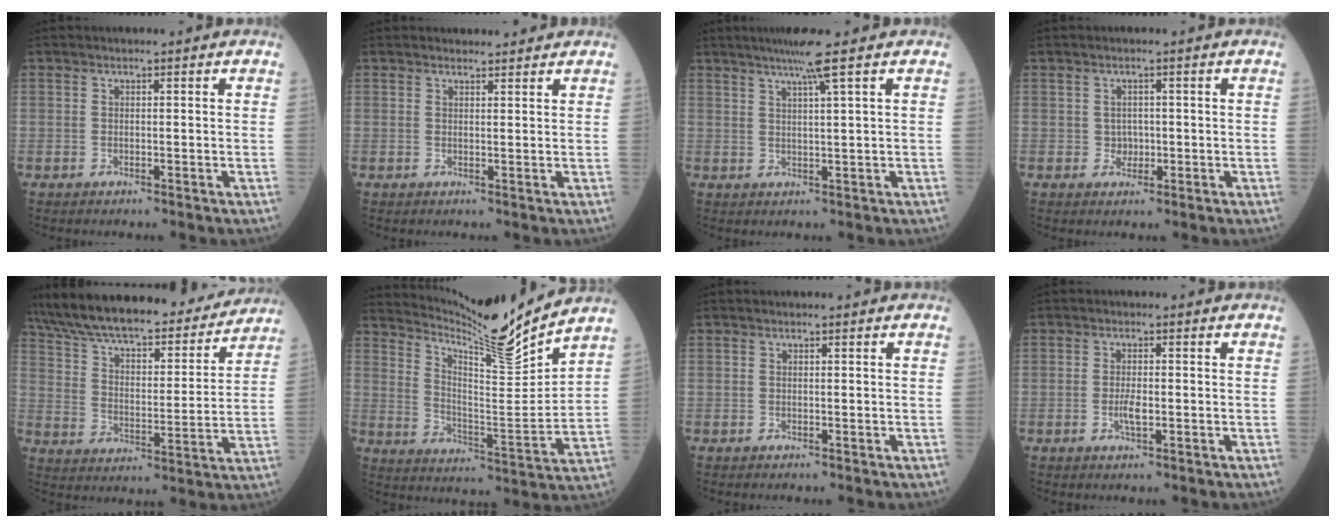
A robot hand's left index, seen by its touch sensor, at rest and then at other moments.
{"total": 2.5, "force": [2.5, 0.6, 0.1], "torque": [0.000, 0.009, 0.033]}
{"total": 4.7, "force": [3.1, -1.4, 3.2], "torque": [-0.057, 0.005, 0.058]}
{"total": 1.6, "force": [-0.2, 1.4, 0.6], "torque": [-0.007, 0.003, -0.002]}
{"total": 27.2, "force": [23.9, 6.5, 11.4], "torque": [-0.203, 0.007, 0.342]}
{"total": 13.4, "force": [12.9, -2.0, 3.1], "torque": [-0.063, -0.052, 0.210]}
{"total": 0.0}
{"total": 2.1, "force": [-0.7, 0.5, 1.9], "torque": [-0.040, 0.000, -0.012]}